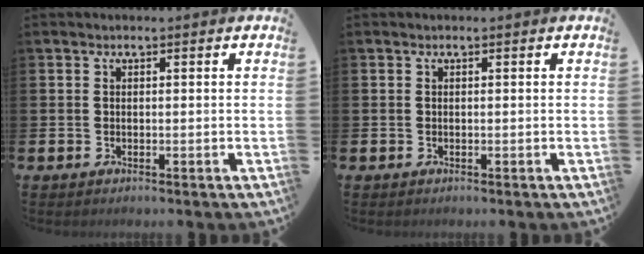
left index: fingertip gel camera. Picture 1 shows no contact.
{"total": 0.0}